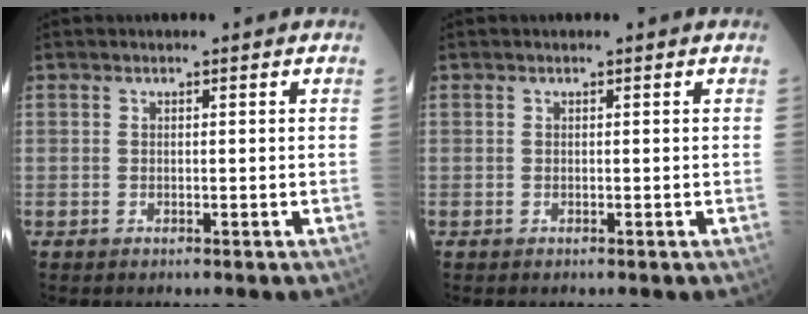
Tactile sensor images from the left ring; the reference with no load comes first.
{"total": 0.0}